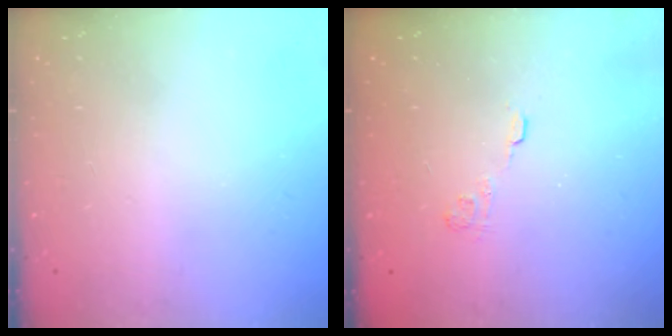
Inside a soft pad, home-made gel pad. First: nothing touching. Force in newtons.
{"total": 2.9, "press": 2.5, "slide": 1.4}